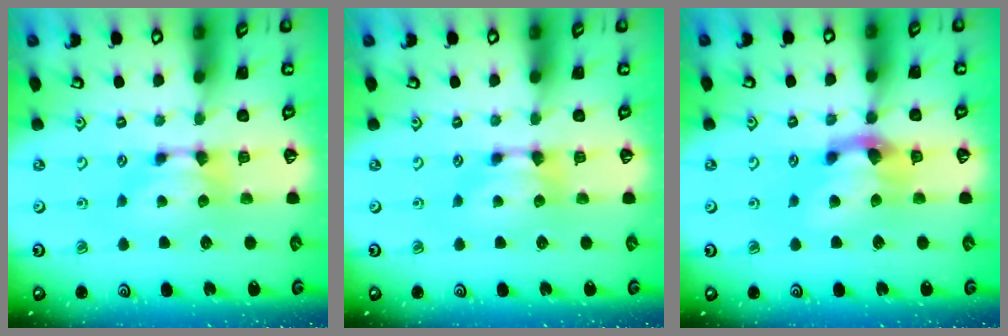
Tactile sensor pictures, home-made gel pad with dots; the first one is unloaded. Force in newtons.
{"total": 0.0}
{"total": 2.8, "press": 2.3, "slide": 1.7}